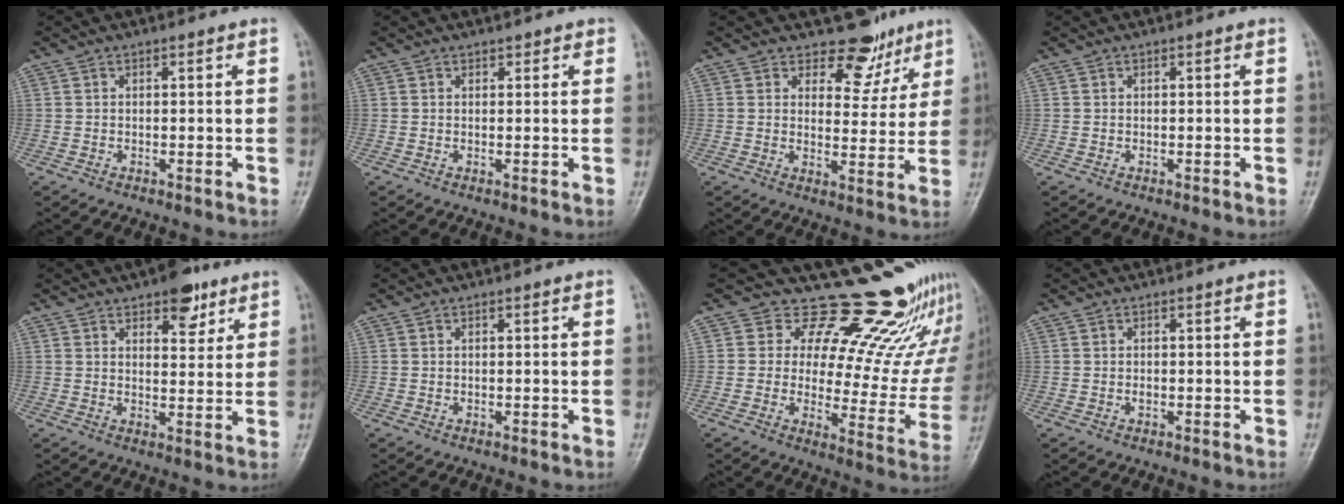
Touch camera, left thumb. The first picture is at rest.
{"total": 1.1, "force": [0.8, 0.7, 0.2], "torque": [0.011, -0.003, 0.006]}
{"total": 7.5, "force": [5.7, 4.5, 1.7], "torque": [0.013, -0.040, 0.077]}
{"total": 0.0}
{"total": 7.3, "force": [4.6, 3.6, 4.5], "torque": [-0.033, -0.022, 0.061]}
{"total": 0.0}
{"total": 21.2, "force": [18.0, 7.5, 8.3], "torque": [-0.046, -0.148, 0.218]}
{"total": 0.7, "force": [-0.1, 0.5, 0.5], "torque": [-0.006, 0.000, -0.002]}